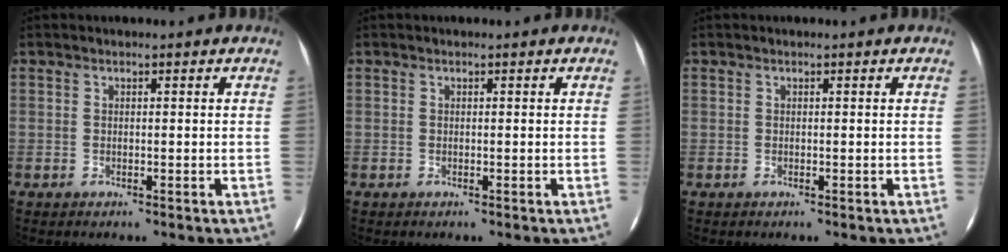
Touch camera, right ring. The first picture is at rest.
{"total": 0.0}
{"total": 0.0}